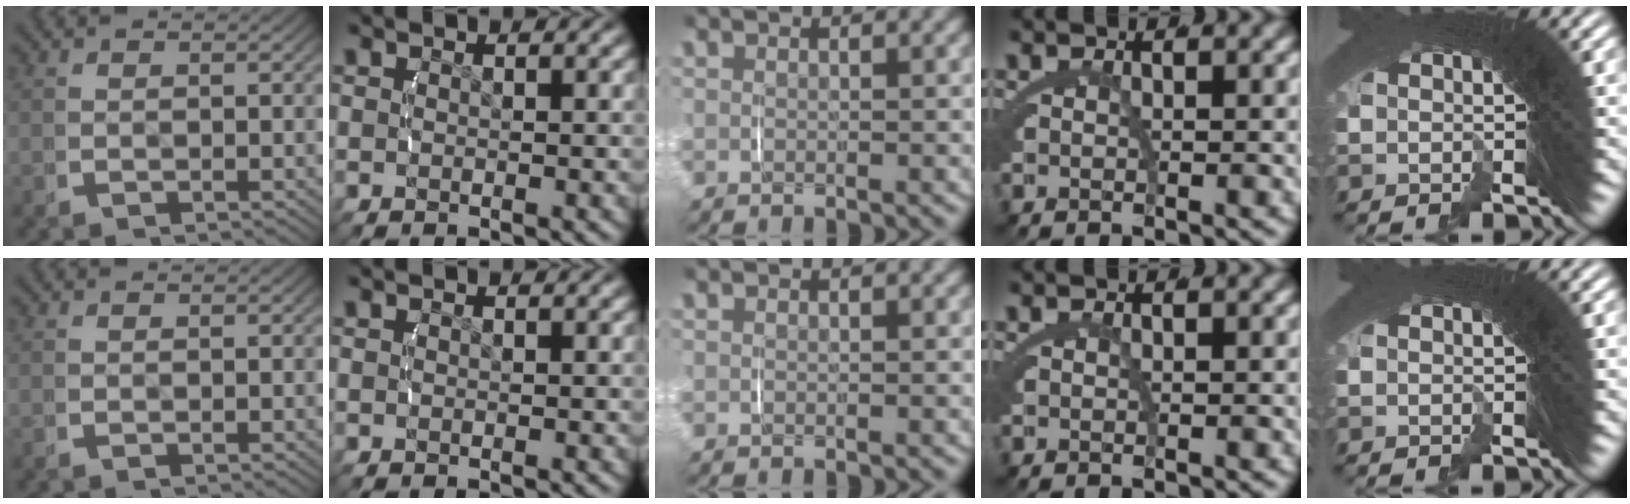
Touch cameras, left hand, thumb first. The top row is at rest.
{}